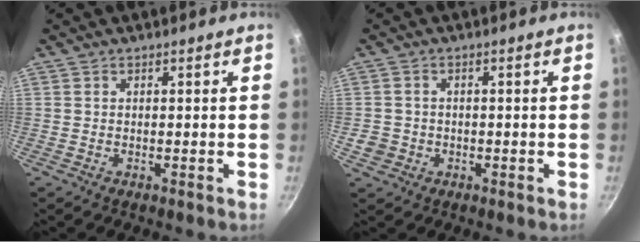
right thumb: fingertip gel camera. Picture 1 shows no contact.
{"total": 3.5, "force": [-0.9, 3.2, 1.2], "torque": [-0.012, 0.009, -0.010]}